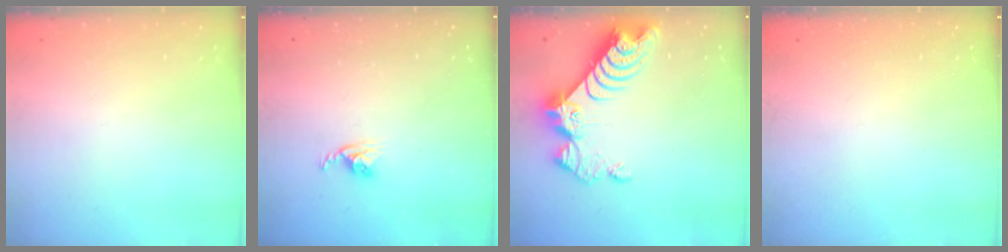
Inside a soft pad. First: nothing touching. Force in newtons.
{"total": 3.9, "press": 3.9, "slide": 0.2}
{"total": 11.1, "press": 11.0, "slide": 1.0}
{"total": 0.0}